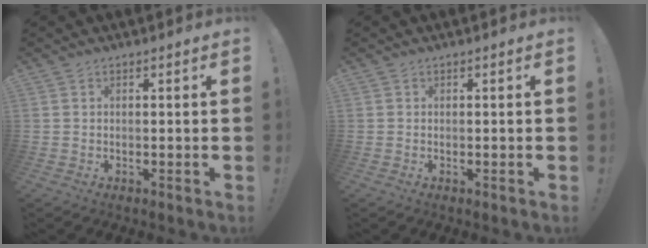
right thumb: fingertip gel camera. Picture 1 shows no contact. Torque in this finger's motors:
{"motor_torque": [-0.09, -0.20, -0.06, 0.14, -0.11]}